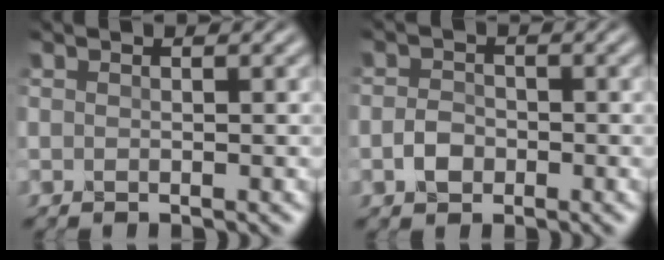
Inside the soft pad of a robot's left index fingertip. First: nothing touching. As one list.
[{"total": 1.6, "force": [-0.7, 1.2, 0.9], "torque": [-0.017, 0.008, -0.018]}]